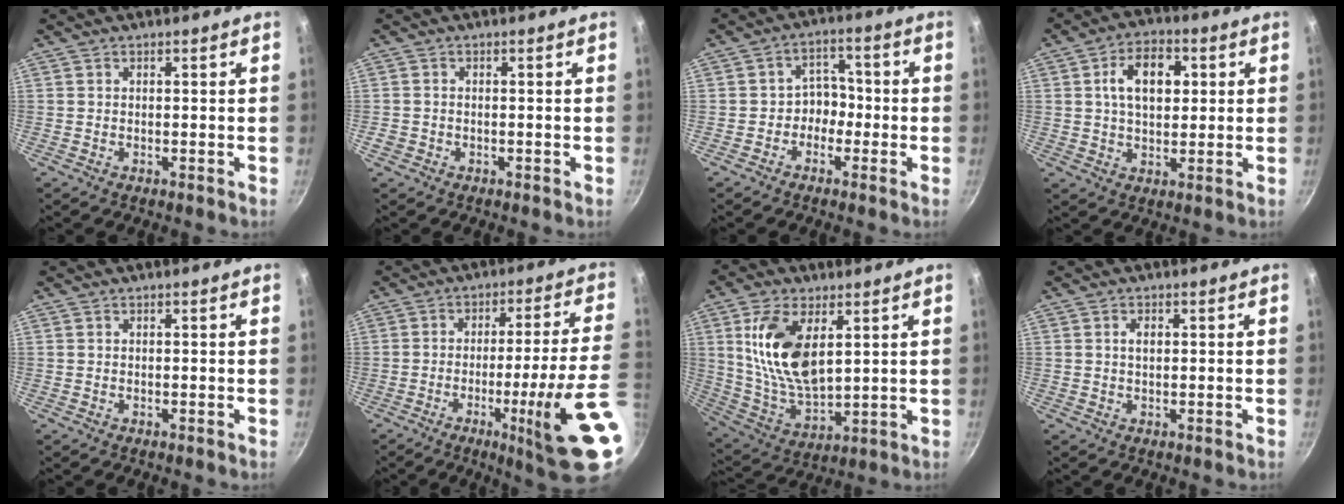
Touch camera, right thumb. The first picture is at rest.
{"total": 1.3, "force": [-0.6, 1.0, 0.5], "torque": [-0.013, 0.004, -0.008]}
{"total": 4.9, "force": [-1.6, 4.0, 2.3], "torque": [0.012, 0.027, -0.033]}
{"total": 10.2, "force": [2.3, 6.4, 7.6], "torque": [-0.104, 0.006, 0.031]}
{"total": 0.0}
{"total": 19.0, "force": [-5.9, 1.2, 18.0], "torque": [-0.239, 0.019, -0.075]}
{"total": 15.7, "force": [4.7, 8.1, 12.6], "torque": [-0.231, -0.027, 0.101]}
{"total": 1.9, "force": [0.4, 1.1, 1.5], "torque": [-0.022, 0.004, 0.007]}